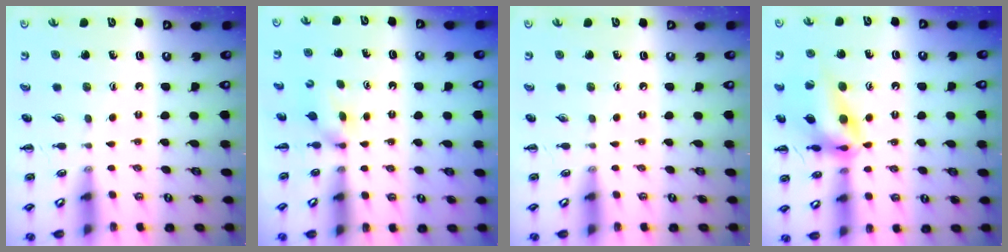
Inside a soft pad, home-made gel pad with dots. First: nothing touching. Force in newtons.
{"total": 4.2, "press": 4.0, "slide": 1.0}
{"total": 0.0}
{"total": 14.3, "press": 13.9, "slide": 3.4}